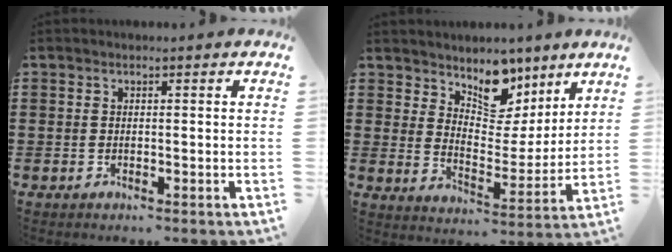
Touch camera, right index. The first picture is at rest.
{"total": 8.4, "force": [6.6, 4.6, 2.3], "torque": [-0.052, -0.043, 0.118]}